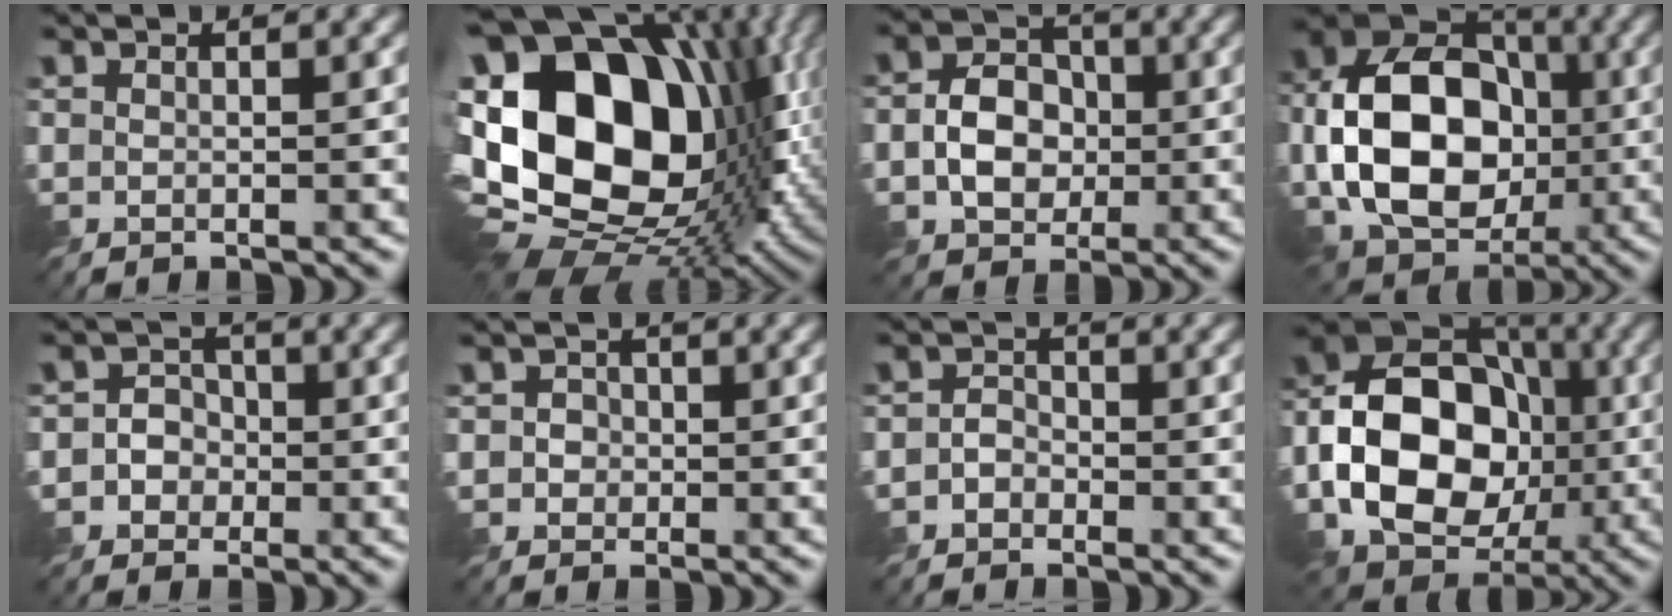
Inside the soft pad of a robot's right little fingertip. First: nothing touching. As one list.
[{"total": 21.8, "force": [0.3, 15.1, 15.6], "torque": [-0.320, -0.011, 0.022]}, {"total": 4.6, "force": [-0.9, 3.6, 2.7], "torque": [-0.046, 0.003, -0.020]}, {"total": 13.2, "force": [-1.8, 9.4, 9.1], "torque": [-0.169, 0.008, -0.040]}, {"total": 3.0, "force": [-1.0, 2.8, 0.6], "torque": [0.014, 0.009, -0.037]}, {"total": 2.0, "force": [0.0, 1.9, 0.6], "torque": [-0.003, 0.005, -0.003]}, {"total": 1.6, "force": [-1.0, 1.2, 0.4], "torque": [0.010, 0.004, -0.028]}, {"total": 13.7, "force": [-2.7, 10.0, 9.0], "torque": [-0.150, 0.007, -0.062]}]